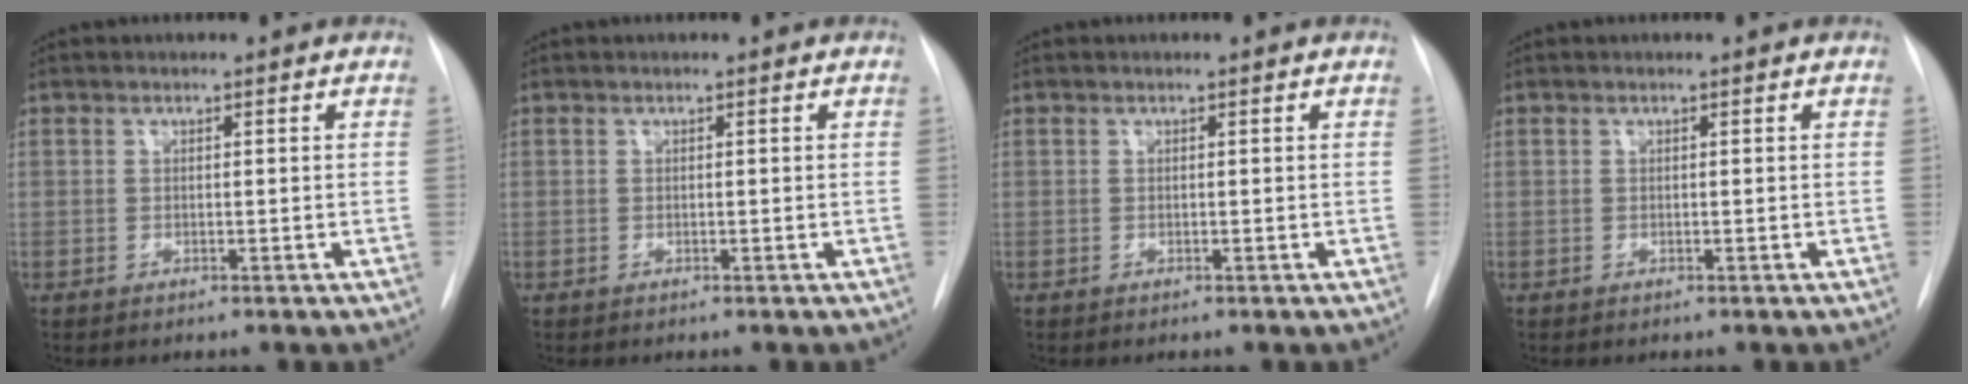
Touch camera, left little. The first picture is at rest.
{"total": 0.0}
{"total": 0.0}
{"total": 0.0}